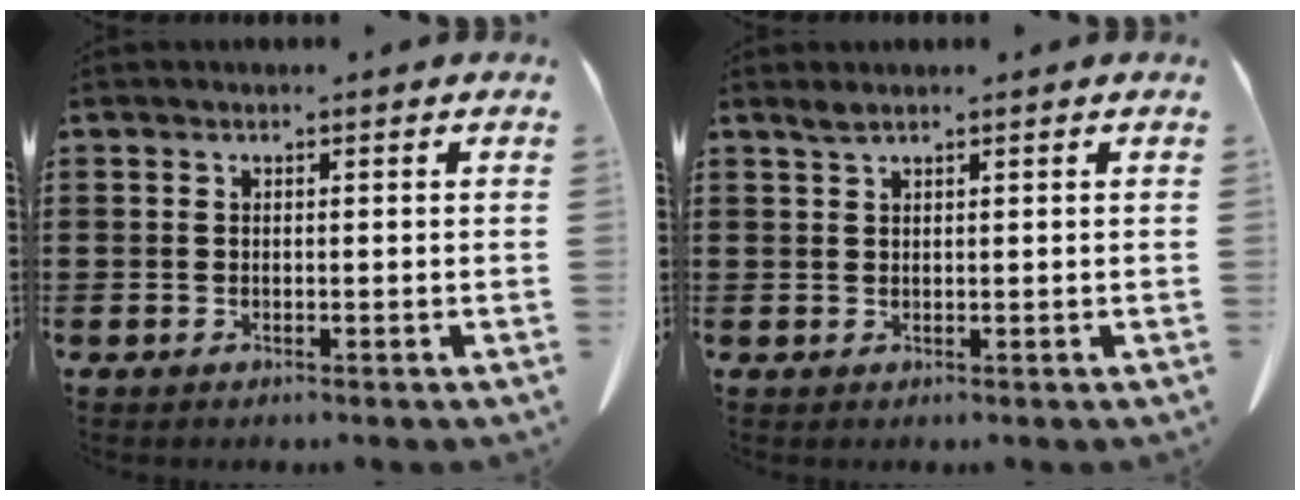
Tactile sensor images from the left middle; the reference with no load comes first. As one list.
[{"total": 1.4, "force": [1.1, 0.1, 0.9], "torque": [-0.020, -0.001, 0.021]}]